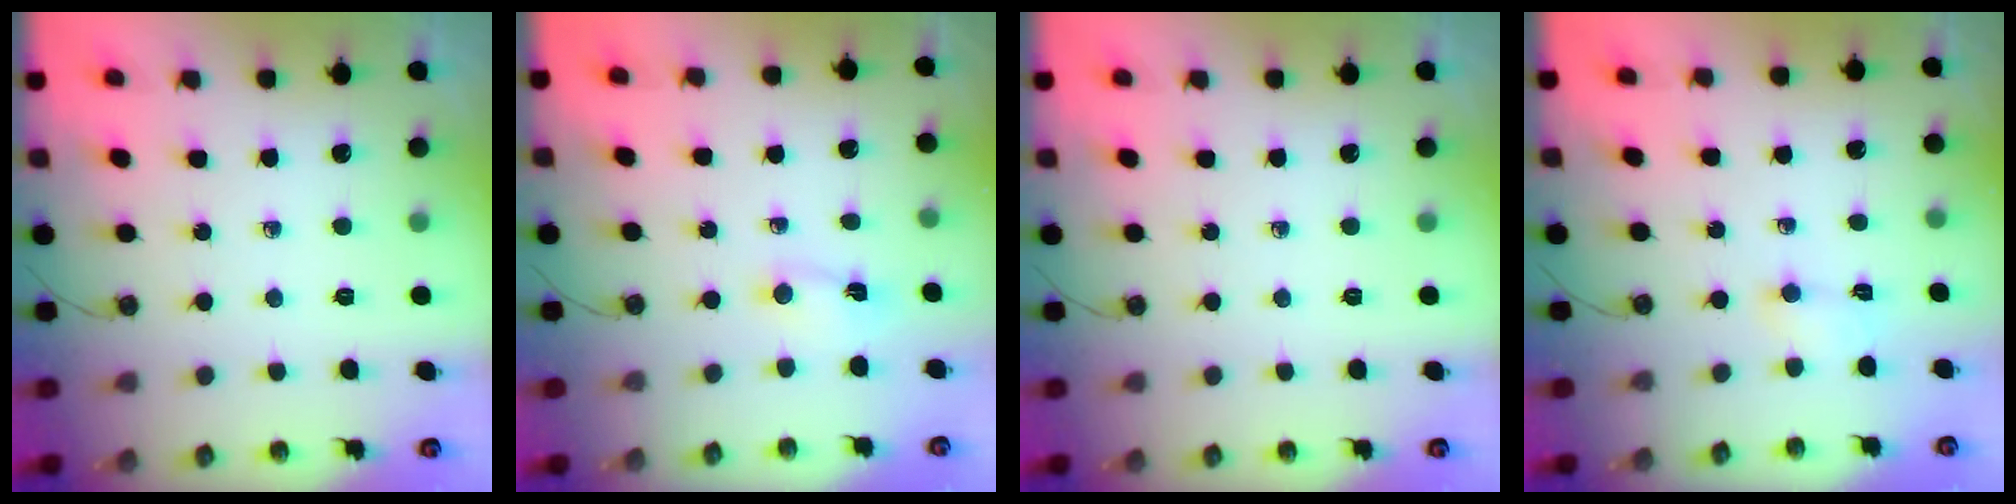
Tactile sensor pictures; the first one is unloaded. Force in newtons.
{"total": 1.1, "press": 1.0, "slide": 0.4}
{"total": 0.0}
{"total": 2.4, "press": 2.3, "slide": 0.7}